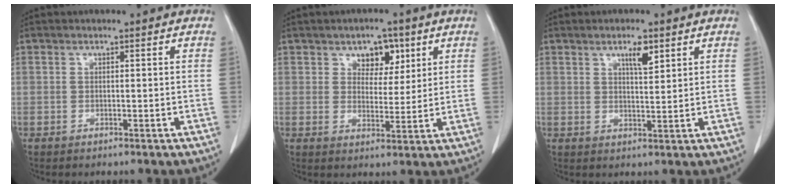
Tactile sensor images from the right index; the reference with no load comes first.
{"total": 5.4, "force": [2.8, 3.4, 3.1], "torque": [-0.037, 0.007, 0.044]}
{"total": 3.9, "force": [2.3, 1.4, 2.9], "torque": [-0.048, -0.002, 0.038]}